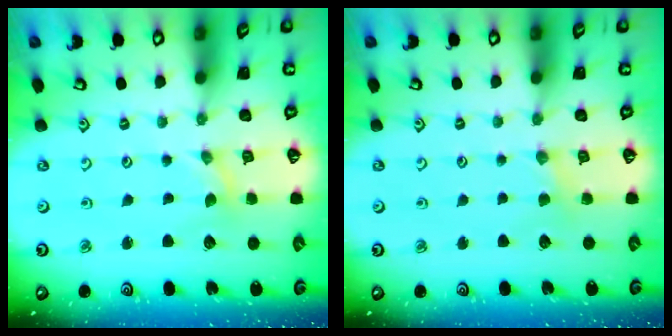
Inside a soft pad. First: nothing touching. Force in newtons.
{"total": 2.1, "press": 2.1, "slide": 0.4}